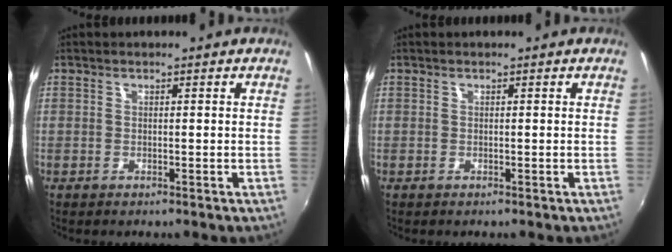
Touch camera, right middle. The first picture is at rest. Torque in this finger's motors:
{"motor_torque": [-0.04, 0.04, 0.00, 0.00]}